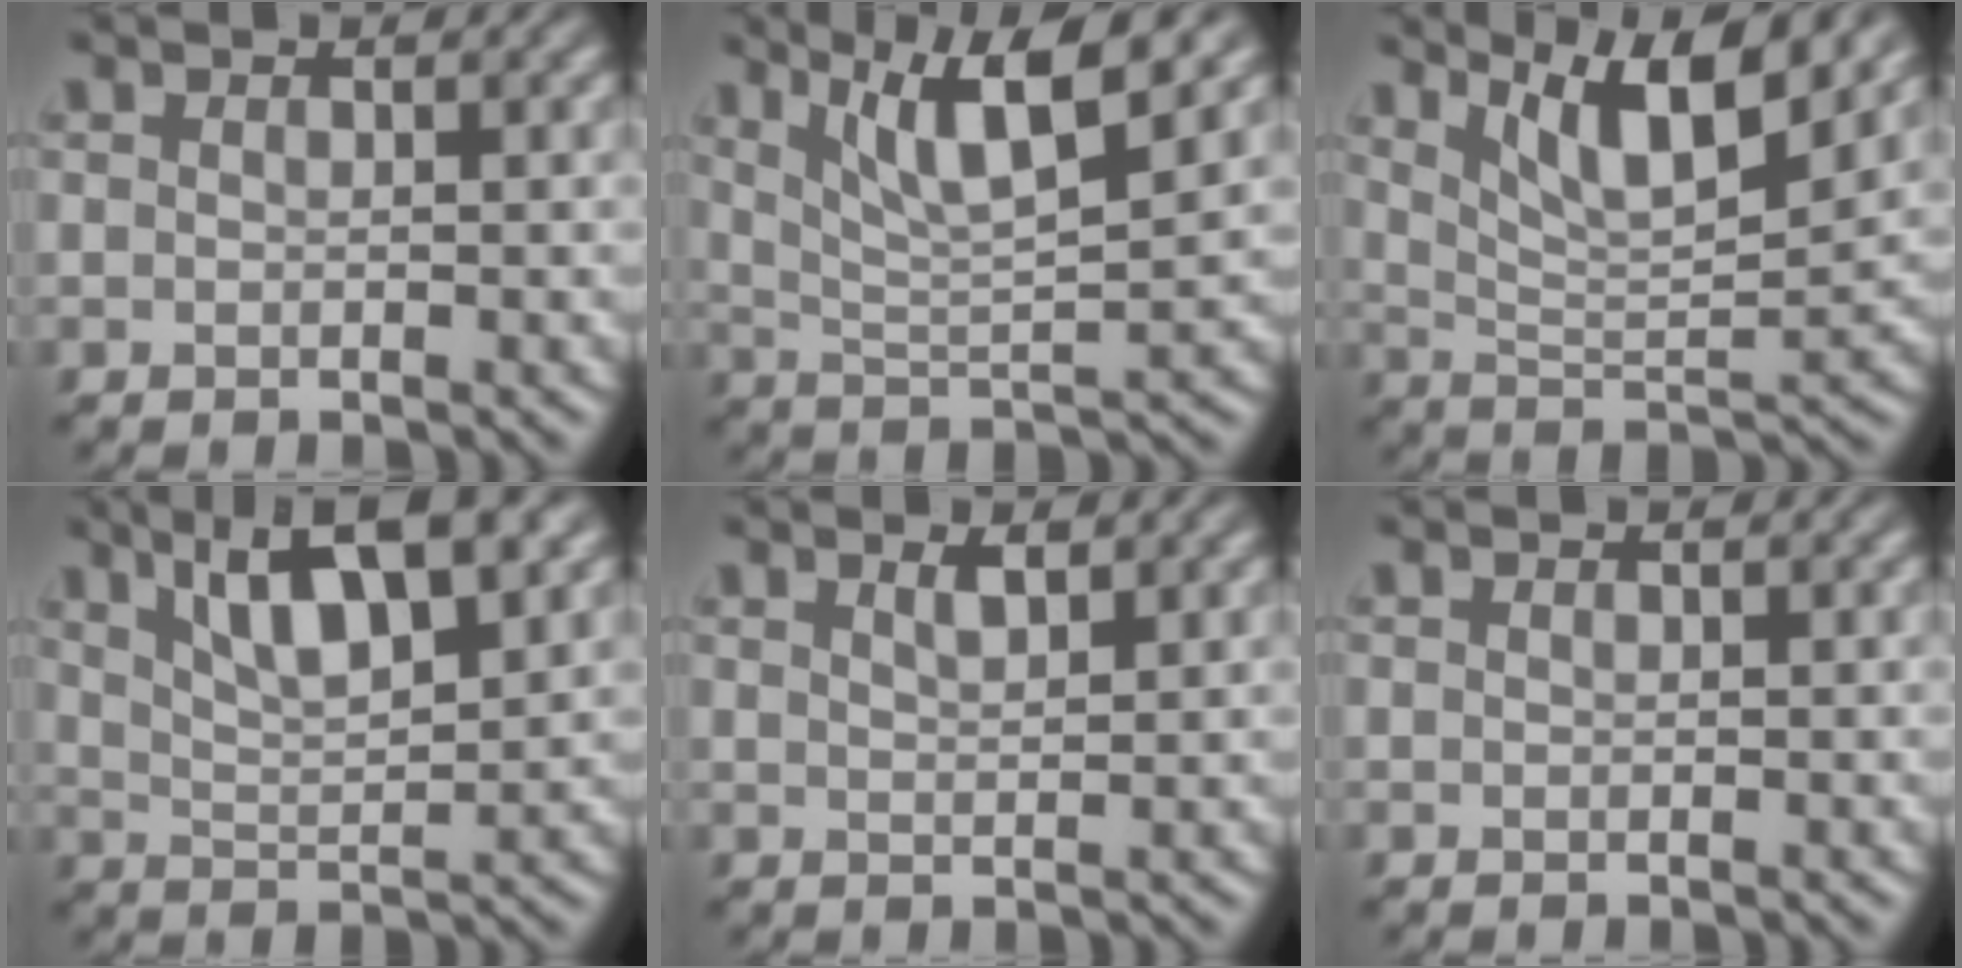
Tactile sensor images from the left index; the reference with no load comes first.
{"total": 7.4, "force": [4.2, 1.7, 5.9], "torque": [-0.100, 0.007, 0.074]}
{"total": 8.1, "force": [5.2, 2.0, 5.8], "torque": [-0.094, 0.005, 0.087]}
{"total": 8.2, "force": [5.0, 2.2, 6.1], "torque": [-0.102, 0.013, 0.087]}
{"total": 1.5, "force": [1.1, 0.4, 0.9], "torque": [-0.014, 0.003, 0.018]}
{"total": 0.0}